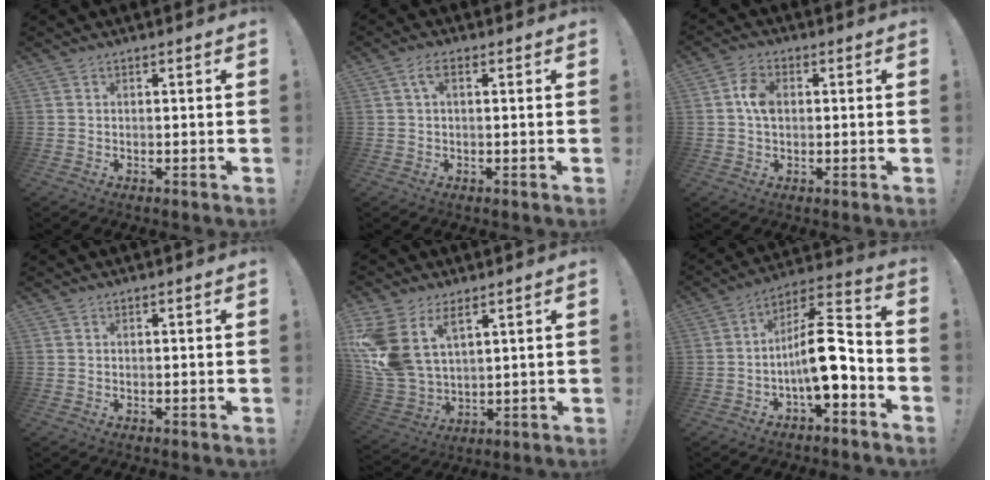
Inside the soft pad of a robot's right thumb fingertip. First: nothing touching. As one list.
[{"total": 3.5, "force": [1.0, 1.5, 3.0], "torque": [-0.057, 0.006, 0.016]}, {"total": 6.3, "force": [0.6, 4.3, 4.6], "torque": [-0.076, 0.006, 0.011]}, {"total": 0.0}, {"total": 13.9, "force": [6.7, 9.1, 8.2], "torque": [-0.183, -0.038, 0.130]}, {"total": 14.7, "force": [-2.8, 5.3, 13.5], "torque": [-0.233, 0.016, -0.041]}]